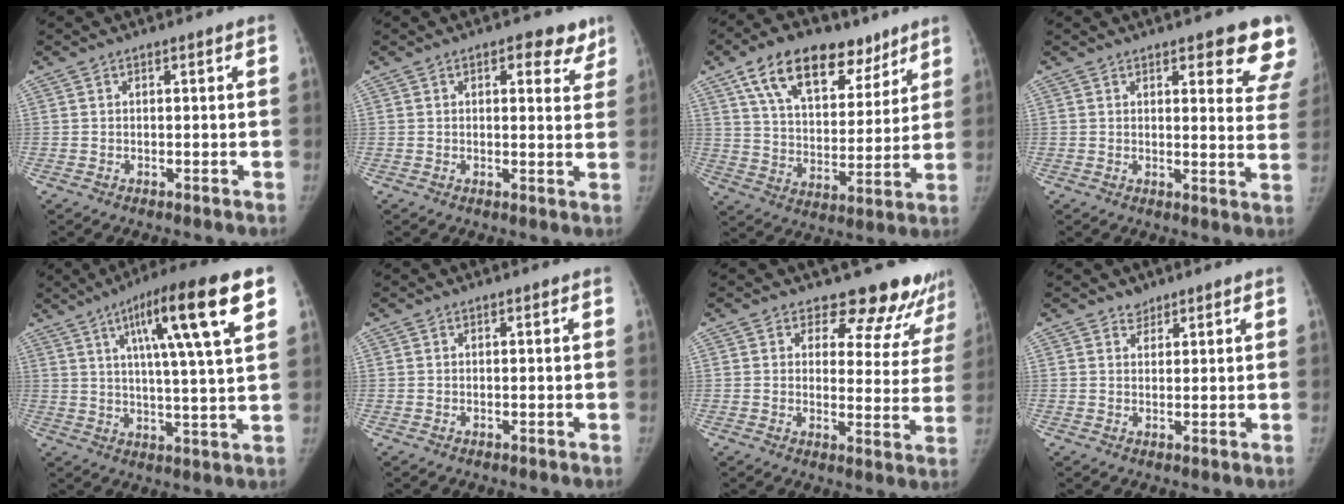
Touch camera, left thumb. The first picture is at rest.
{"total": 6.0, "force": [3.5, 3.2, 3.7], "torque": [-0.008, -0.012, 0.038]}
{"total": 19.5, "force": [11.8, 10.6, 11.3], "torque": [-0.143, -0.031, 0.200]}
{"total": 11.5, "force": [7.9, 3.3, 7.7], "torque": [-0.056, -0.039, 0.078]}
{"total": 17.4, "force": [7.6, 2.0, 15.5], "torque": [-0.237, -0.013, 0.112]}
{"total": 0.0}
{"total": 13.0, "force": [11.8, 5.1, 1.7], "torque": [0.042, -0.092, 0.120]}
{"total": 1.8, "force": [1.4, 1.1, 0.0], "torque": [0.018, -0.010, 0.018]}